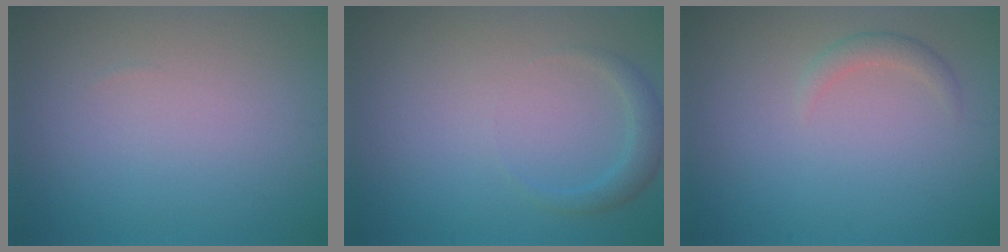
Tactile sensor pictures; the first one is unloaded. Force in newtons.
{"total": 1.7, "press": 1.7, "slide": 0.1}
{"total": 1.2, "press": 1.2, "slide": 0.0}